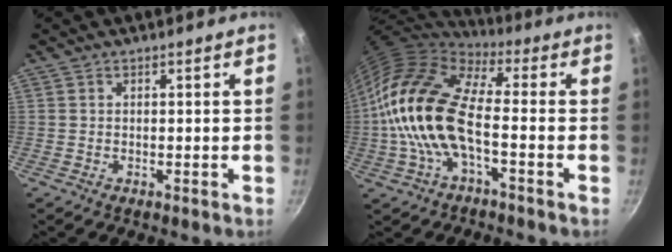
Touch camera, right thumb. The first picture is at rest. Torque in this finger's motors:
{"motor_torque": [-0.15, 1.96, 2.22, -0.56, 0.88]}